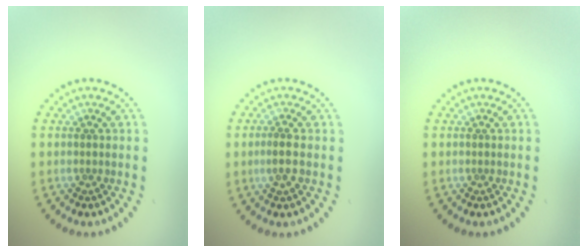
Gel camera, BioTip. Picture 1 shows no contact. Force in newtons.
{"total": 1.6, "press": 1.5, "slide": 0.5}
{"total": 0.0}